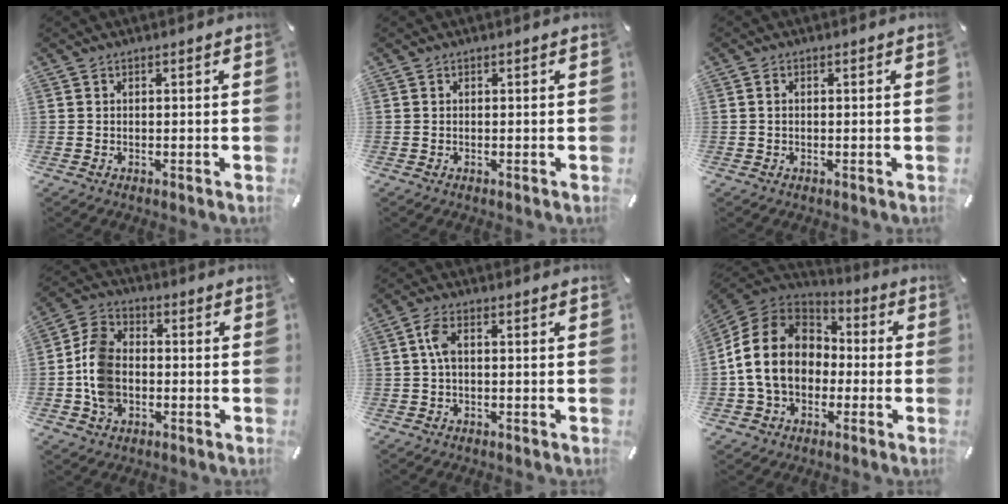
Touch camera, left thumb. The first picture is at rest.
{"total": 0.0}
{"total": 0.8, "force": [0.1, 0.5, 0.6], "torque": [-0.012, 0.004, -0.001]}
{"total": 9.8, "force": [-2.2, 7.7, 5.7], "torque": [-0.130, 0.023, -0.037]}
{"total": 4.1, "force": [0.1, 1.7, 3.7], "torque": [-0.085, 0.002, -0.003]}
{"total": 16.3, "force": [-2.1, 13.5, 9.0], "torque": [-0.206, 0.029, -0.041]}